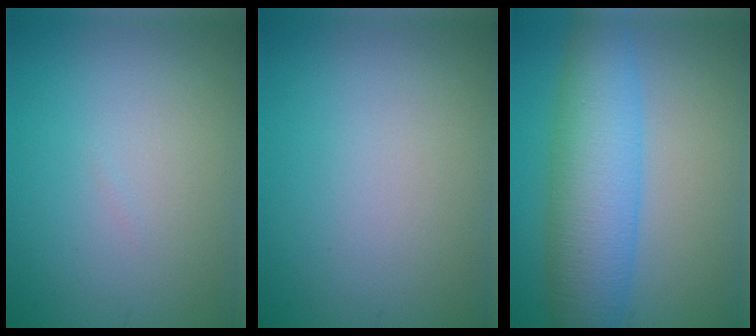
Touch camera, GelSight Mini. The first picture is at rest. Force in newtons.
{"total": 0.0}
{"total": 7.4, "press": 7.4, "slide": 0.1}